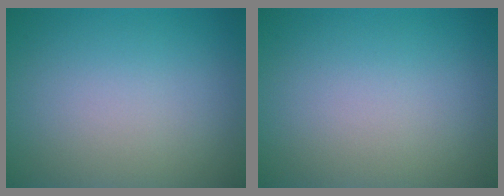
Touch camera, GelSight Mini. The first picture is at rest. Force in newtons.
{"total": 0.0}